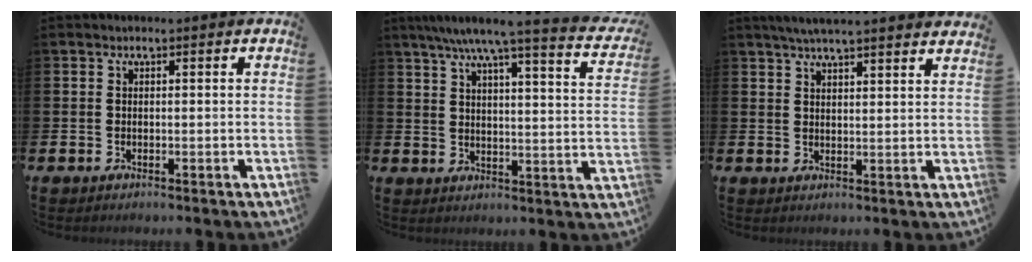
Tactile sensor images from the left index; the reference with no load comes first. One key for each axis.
{"total": 6.7, "fx": 5.6, "fy": 0.2, "fz": 3.6, "tx": -0.077, "ty": -0.042, "tz": 0.087}
{"total": 4.7, "fx": 4.5, "fy": -0.2, "fz": 1.3, "tx": -0.029, "ty": -0.018, "tz": 0.080}